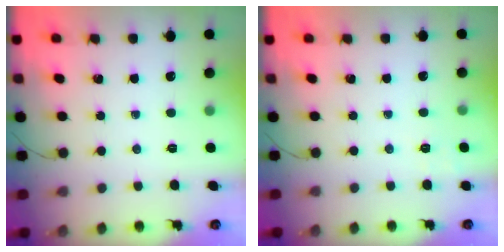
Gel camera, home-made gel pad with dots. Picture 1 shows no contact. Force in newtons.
{"total": 7.2, "press": 6.9, "slide": 1.9}